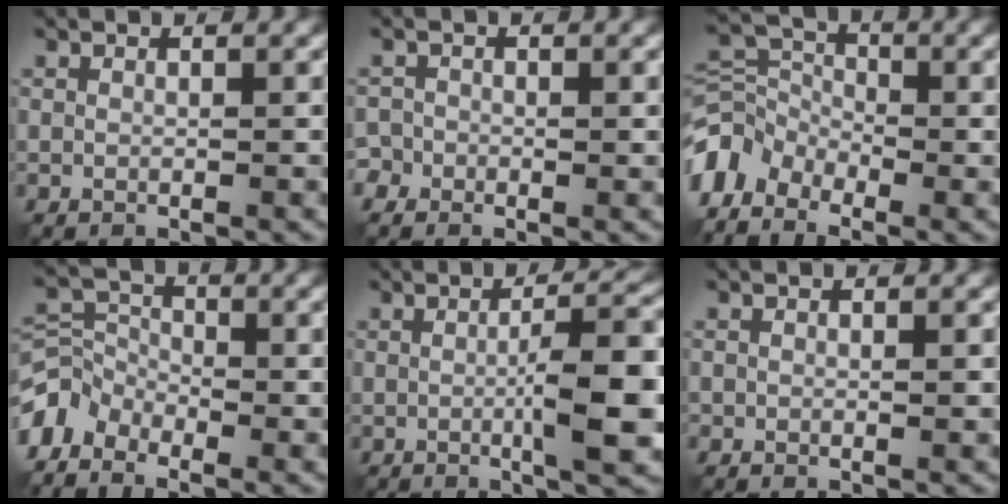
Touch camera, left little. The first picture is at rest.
{"total": 1.4, "force": [-0.6, 1.3, 0.2], "torque": [0.002, -0.005, -0.015]}
{"total": 5.2, "force": [-3.9, 2.9, 1.7], "torque": [-0.032, 0.006, -0.095]}
{"total": 4.1, "force": [-3.2, 2.4, 0.9], "torque": [-0.015, 0.006, -0.073]}
{"total": 7.3, "force": [-0.7, 1.6, 7.0], "torque": [-0.100, 0.005, -0.014]}
{"total": 0.0}